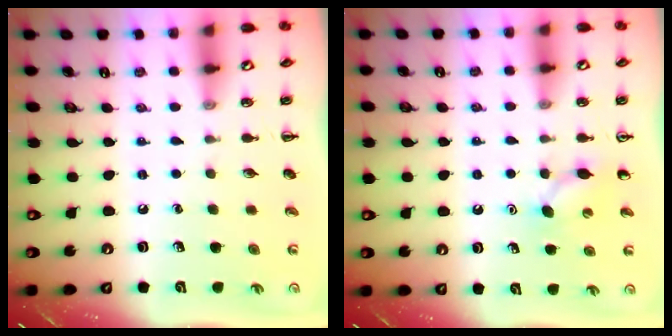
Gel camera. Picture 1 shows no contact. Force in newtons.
{"total": 5.5, "press": 5.3, "slide": 1.6}